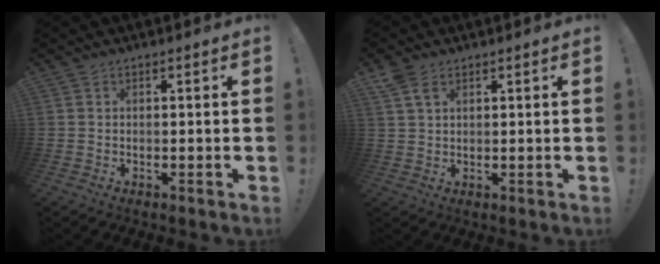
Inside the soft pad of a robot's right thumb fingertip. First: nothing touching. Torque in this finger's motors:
{"motor_torque": [-0.01, 0.05, 0.10, -0.04, 0.09]}